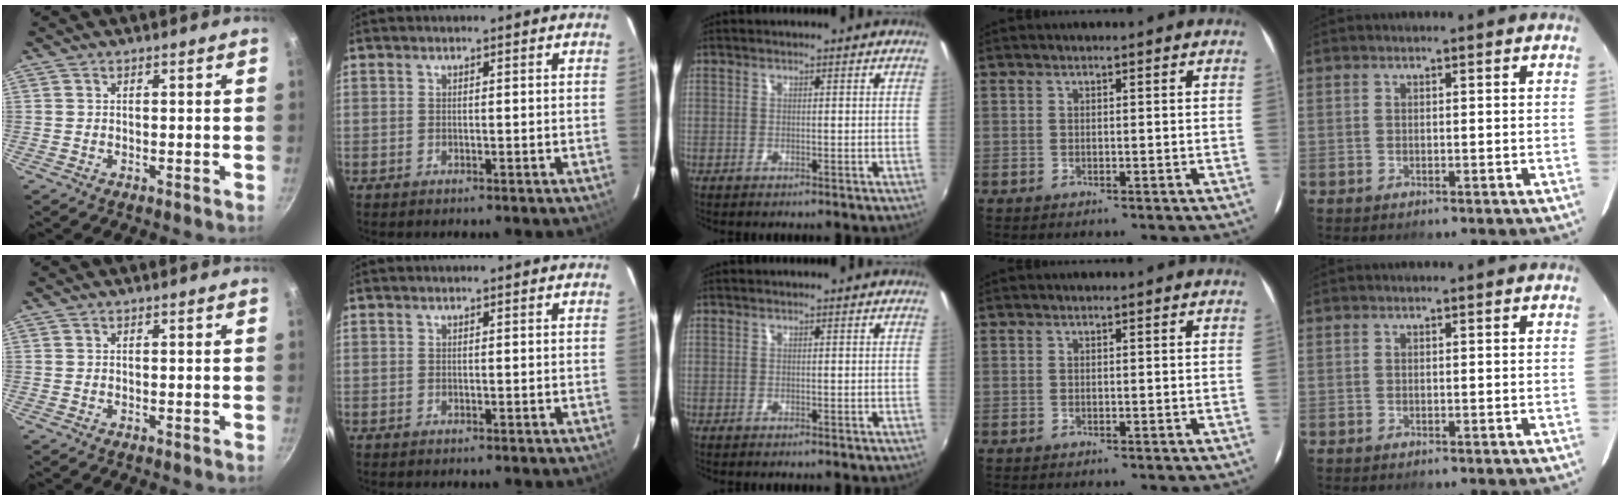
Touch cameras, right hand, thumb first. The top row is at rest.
{}